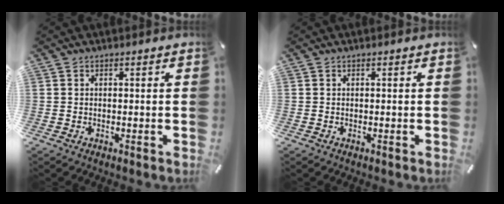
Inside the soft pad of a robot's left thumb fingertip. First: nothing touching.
{"total": 0.0}